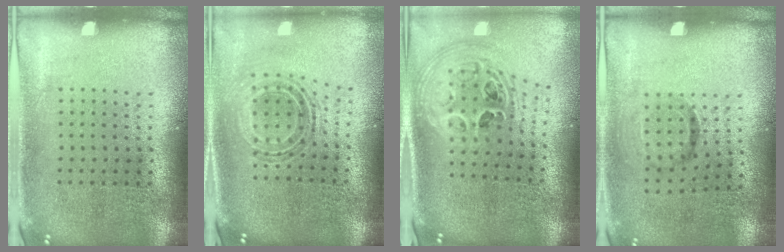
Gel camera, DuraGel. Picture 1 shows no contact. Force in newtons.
{"total": 0.8, "press": 0.8, "slide": 0.3}
{"total": 2.7, "press": 1.9, "slide": 1.9}
{"total": 1.0, "press": 0.6, "slide": 0.8}